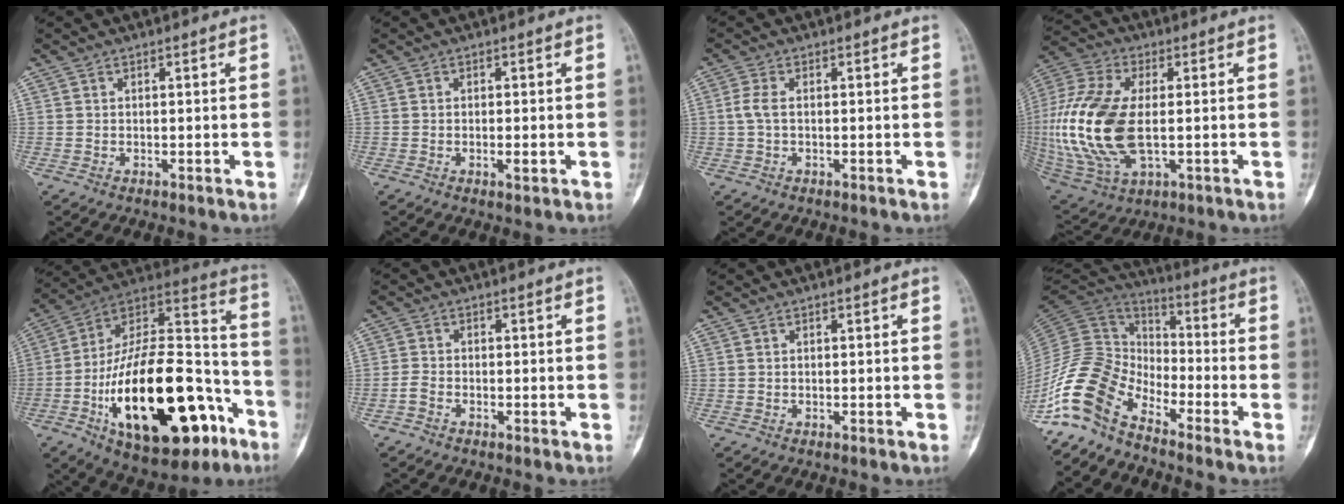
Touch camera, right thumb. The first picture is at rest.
{"total": 1.8, "force": [-0.5, 0.6, 1.6], "torque": [-0.030, -0.003, -0.007]}
{"total": 2.7, "force": [0.0, 1.3, 2.4], "torque": [-0.063, 0.002, -0.003]}
{"total": 21.7, "force": [-0.9, 11.5, 18.4], "torque": [-0.424, -0.010, -0.007]}
{"total": 35.0, "force": [-12.9, 15.8, 28.4], "torque": [-0.464, 0.061, -0.191]}
{"total": 1.8, "force": [-1.2, 1.0, 1.0], "torque": [-0.027, 0.008, -0.027]}
{"total": 0.0}
{"total": 13.7, "force": [-9.7, 6.9, 6.8], "torque": [-0.136, 0.088, -0.205]}